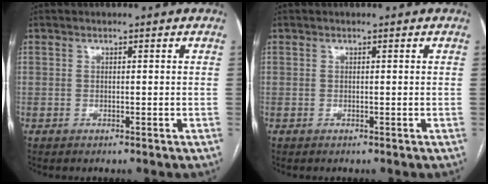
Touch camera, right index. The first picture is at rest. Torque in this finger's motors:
{"motor_torque": [0.00, 0.00, 0.00, 0.00]}